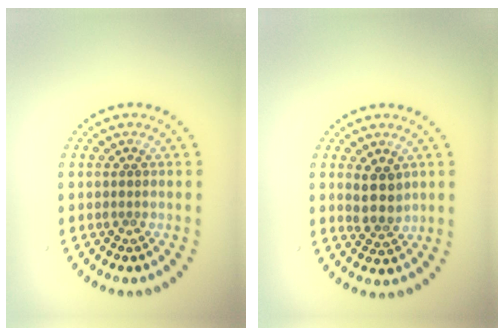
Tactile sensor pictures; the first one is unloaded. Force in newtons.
{"total": 2.9, "press": 2.6, "slide": 1.3}